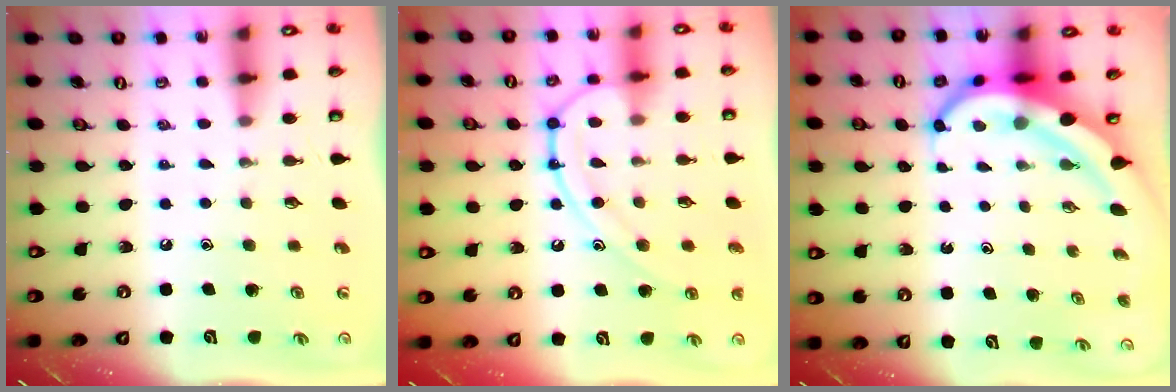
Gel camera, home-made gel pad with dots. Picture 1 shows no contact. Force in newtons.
{"total": 12.8, "press": 12.7, "slide": 0.9}
{"total": 9.5, "press": 9.4, "slide": 1.2}